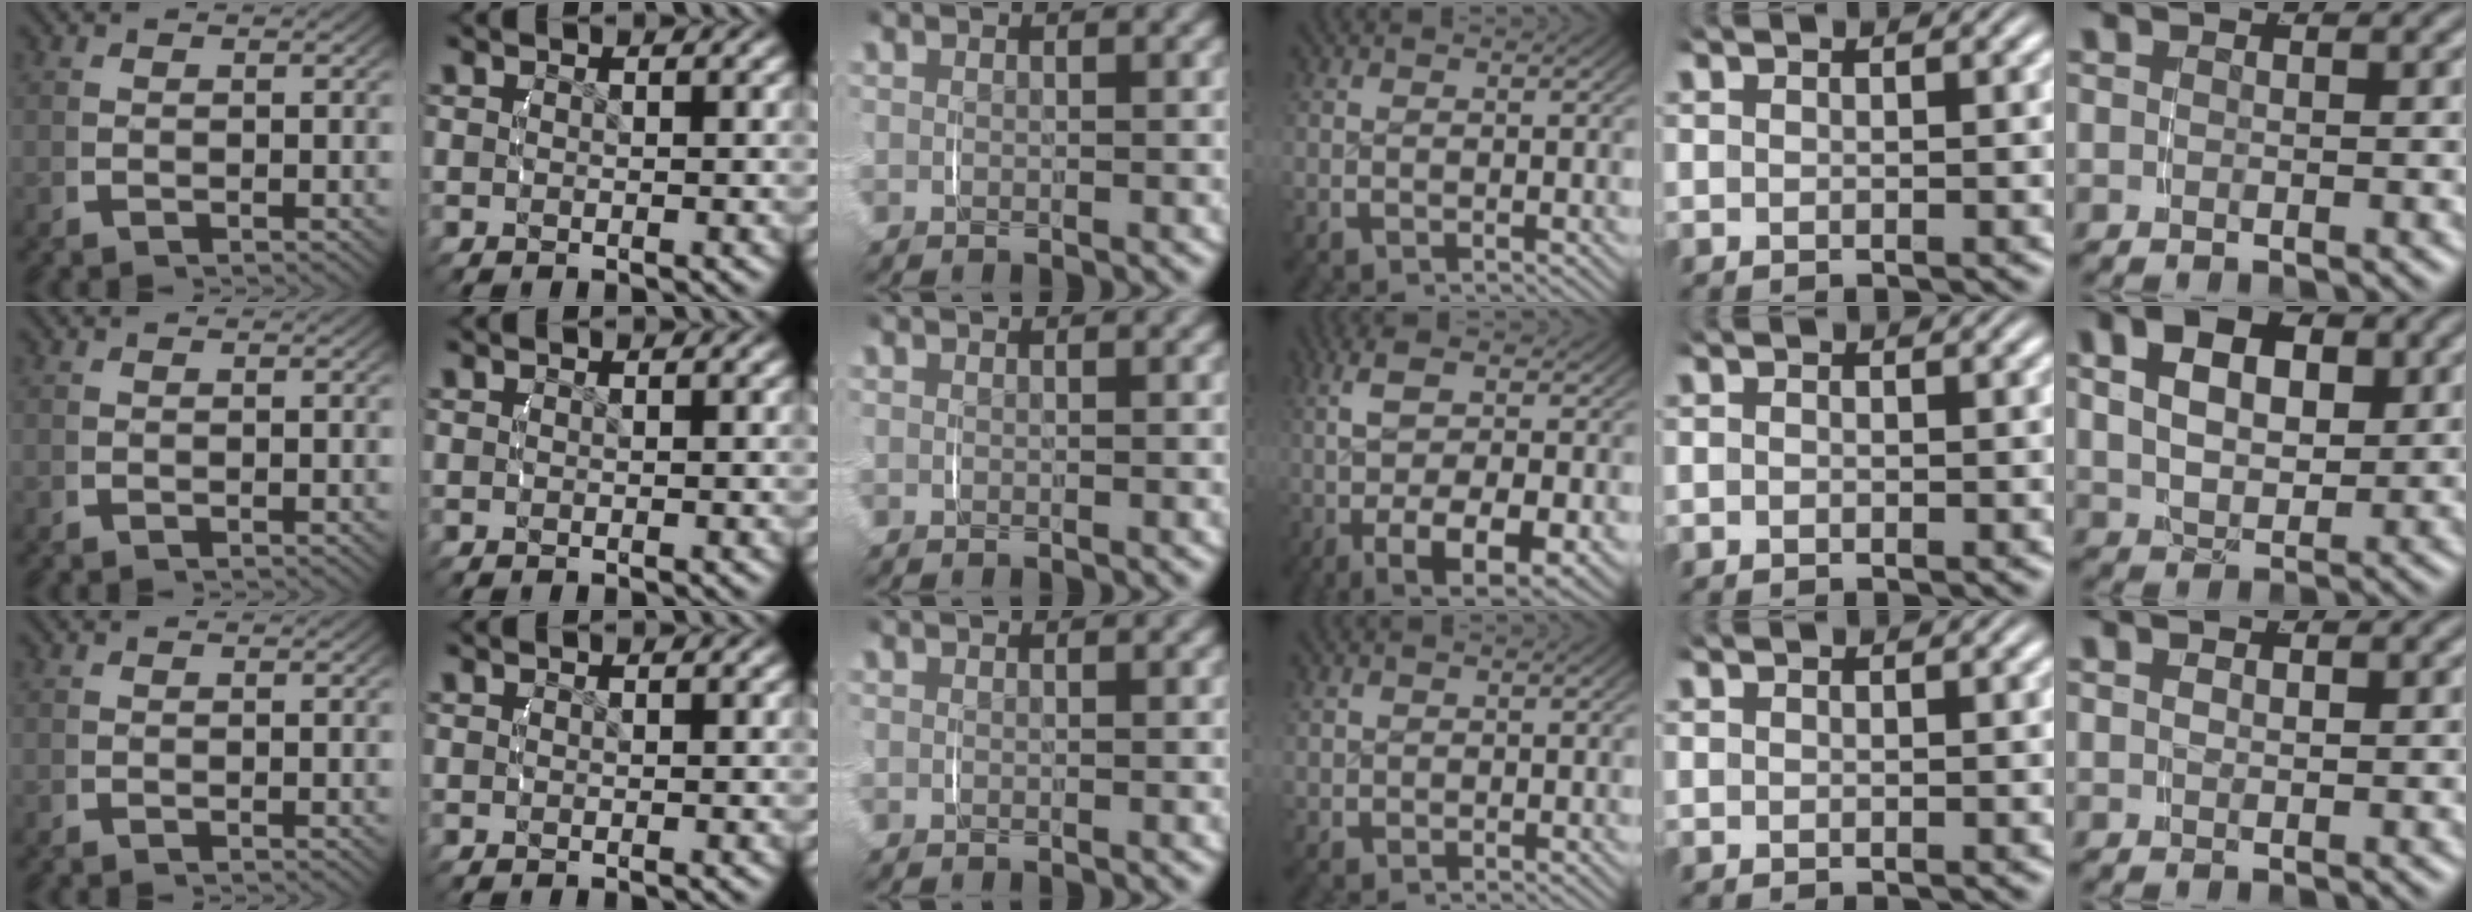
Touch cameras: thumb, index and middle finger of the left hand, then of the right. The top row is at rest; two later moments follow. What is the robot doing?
{"motion": "lift_and_place", "object": "scarf"}